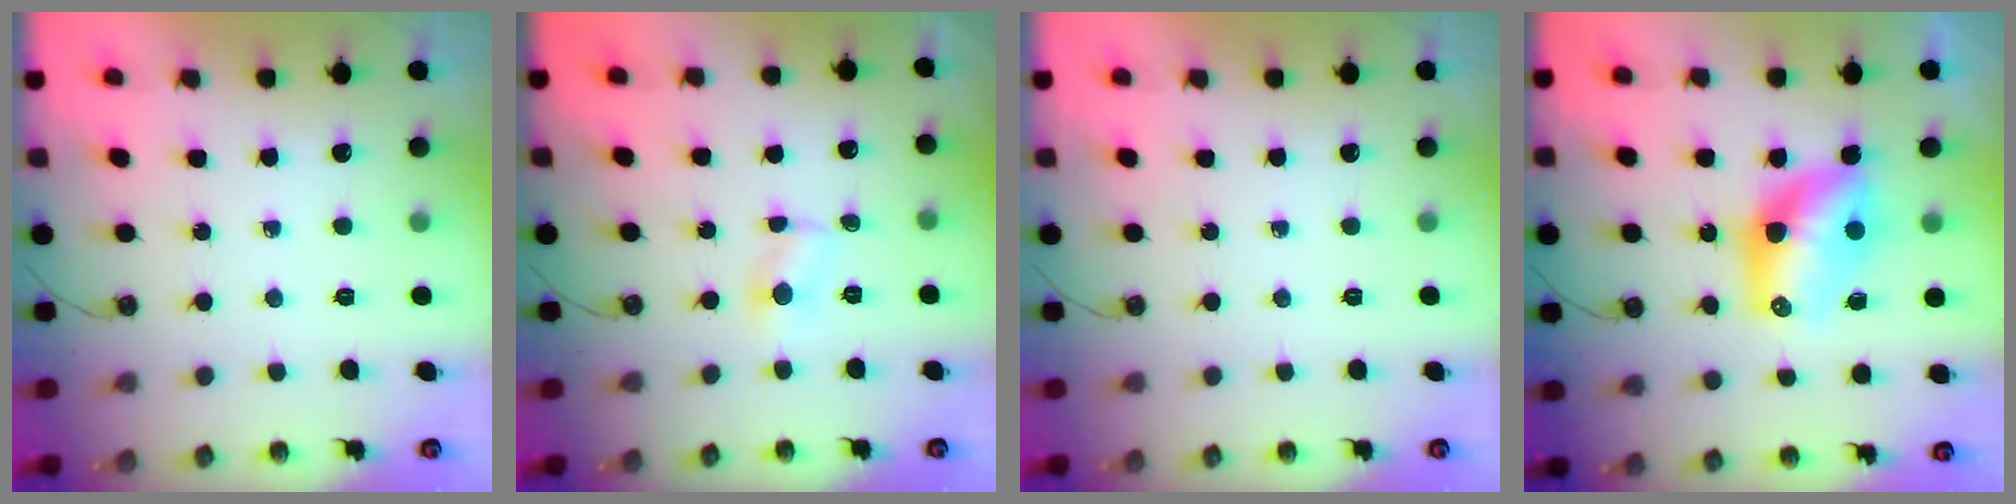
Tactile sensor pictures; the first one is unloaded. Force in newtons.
{"total": 2.3, "press": 2.3, "slide": 0.2}
{"total": 0.0}
{"total": 11.9, "press": 11.3, "slide": 3.6}